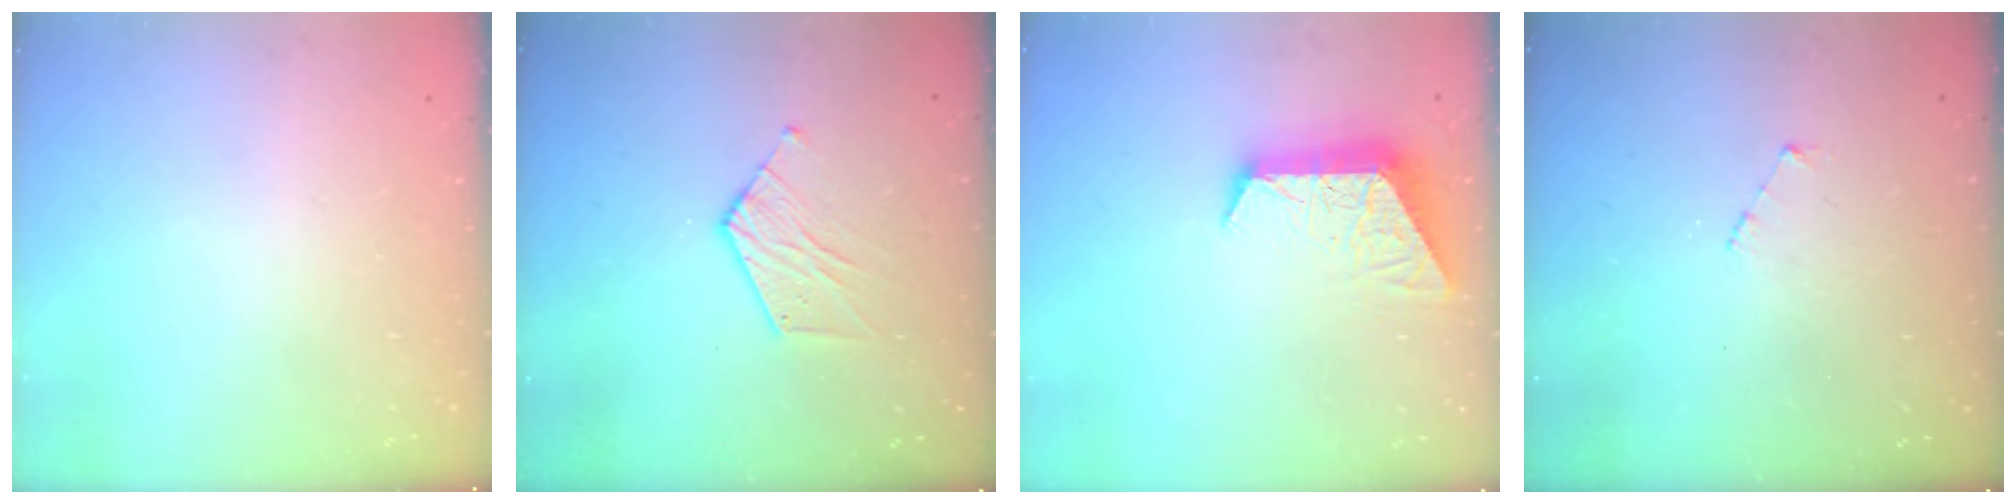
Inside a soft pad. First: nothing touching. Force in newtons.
{"total": 7.3, "press": 7.3, "slide": 0.2}
{"total": 10.4, "press": 10.3, "slide": 1.0}
{"total": 2.6, "press": 2.6, "slide": 0.2}